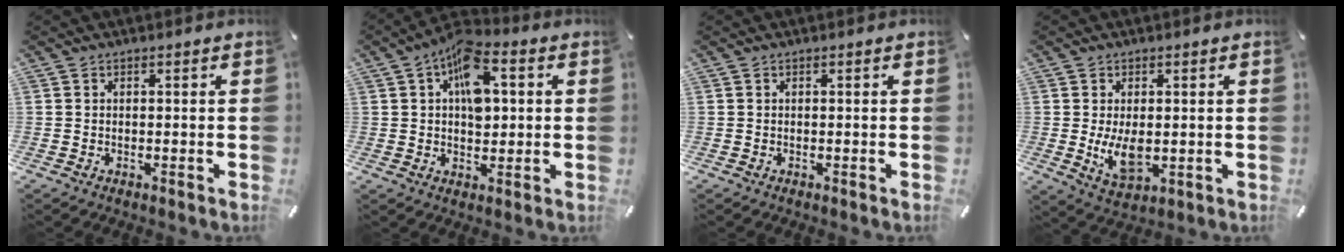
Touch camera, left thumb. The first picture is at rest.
{"total": 11.2, "force": [3.2, 6.9, 8.3], "torque": [-0.112, -0.007, 0.055]}
{"total": 0.0}
{"total": 7.7, "force": [-0.1, 4.5, 6.3], "torque": [-0.127, -0.009, -0.003]}